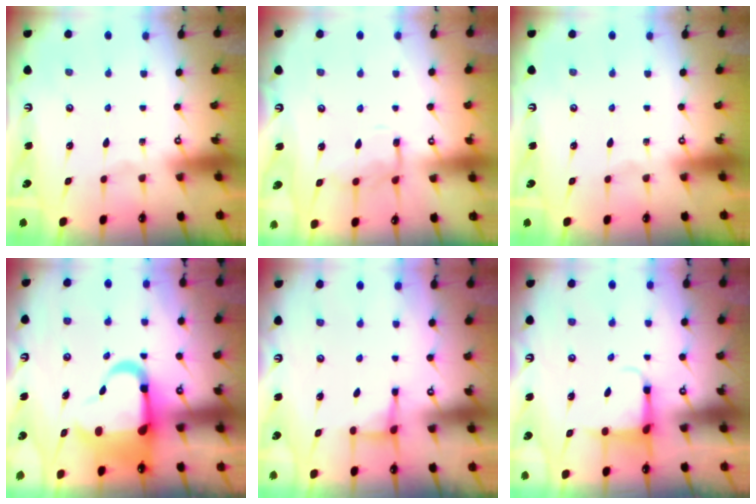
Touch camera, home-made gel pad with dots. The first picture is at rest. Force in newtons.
{"total": 11.6, "press": 11.5, "slide": 0.8}
{"total": 0.0}
{"total": 13.1, "press": 13.0, "slide": 2.0}
{"total": 3.2, "press": 3.2, "slide": 0.5}
{"total": 4.0, "press": 3.8, "slide": 1.3}